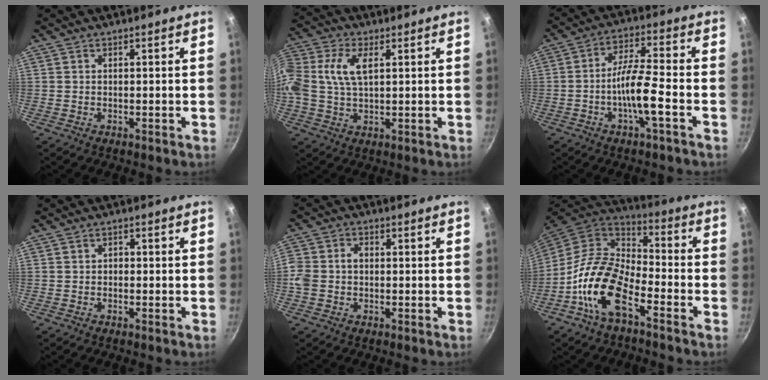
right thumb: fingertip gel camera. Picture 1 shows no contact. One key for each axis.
{"total": 11.6, "fx": 2.6, "fy": 7.0, "fz": 9.0, "tx": -0.190, "ty": 0.022, "tz": 0.040}
{"total": 9.1, "fx": -3.1, "fy": 1.4, "fz": 8.4, "tx": -0.157, "ty": 0.032, "tz": -0.062}
{"total": 1.1, "fx": -0.2, "fy": 0.9, "fz": 0.5, "tx": -0.006, "ty": 0.005, "tz": -0.004}
{"total": 5.7, "fx": -0.5, "fy": 4.5, "fz": 3.4, "tx": -0.063, "ty": 0.018, "tz": -0.021}
{"total": 15.8, "fx": -7.1, "fy": 7.7, "fz": 11.8, "tx": -0.214, "ty": 0.054, "tz": -0.155}